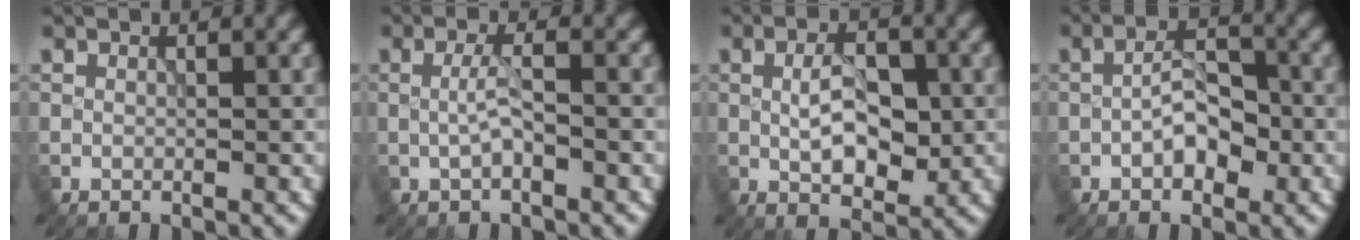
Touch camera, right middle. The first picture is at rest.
{"total": 2.0, "force": [-0.3, 0.5, 1.9], "torque": [-0.040, 0.003, -0.008]}
{"total": 4.8, "force": [-0.1, 2.4, 4.2], "torque": [-0.074, 0.000, -0.002]}
{"total": 3.5, "force": [-1.1, 1.8, 2.8], "torque": [-0.047, 0.009, -0.021]}